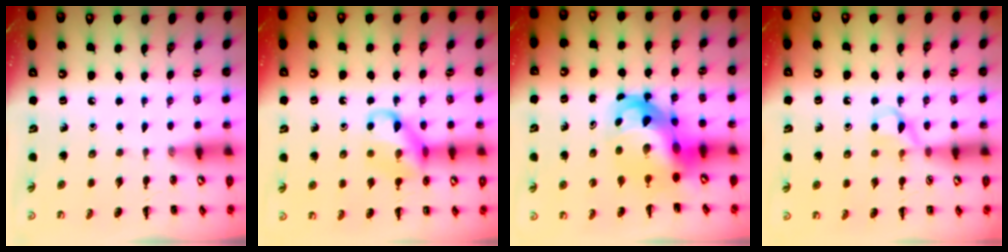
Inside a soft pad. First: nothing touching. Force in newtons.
{"total": 12.1, "press": 12.0, "slide": 1.6}
{"total": 10.2, "press": 9.8, "slide": 3.0}
{"total": 5.3, "press": 5.1, "slide": 1.5}